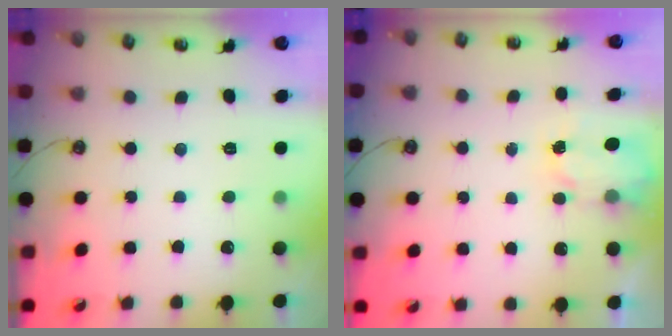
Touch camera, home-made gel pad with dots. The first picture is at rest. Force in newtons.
{"total": 2.3, "press": 2.3, "slide": 0.2}